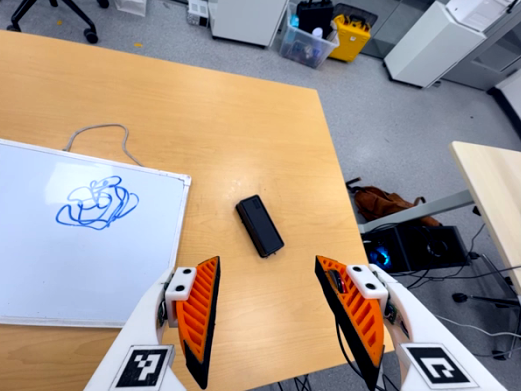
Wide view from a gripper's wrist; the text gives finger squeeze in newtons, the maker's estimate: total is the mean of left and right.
{"total": 0.0}